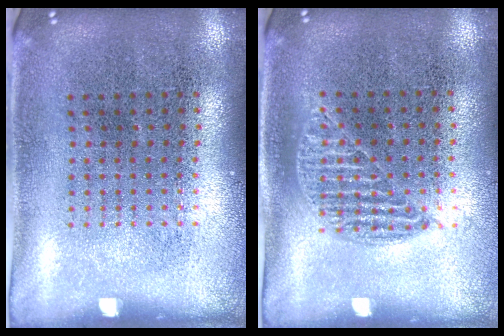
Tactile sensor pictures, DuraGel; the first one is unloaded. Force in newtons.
{"total": 0.9, "press": 0.8, "slide": 0.4}